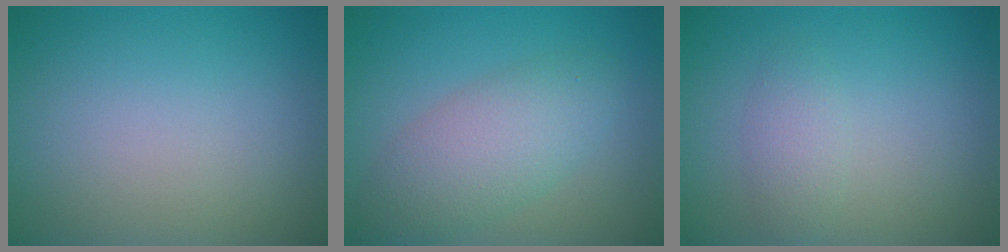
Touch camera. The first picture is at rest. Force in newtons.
{"total": 4.7, "press": 4.7, "slide": 0.3}
{"total": 1.7, "press": 1.7, "slide": 0.0}